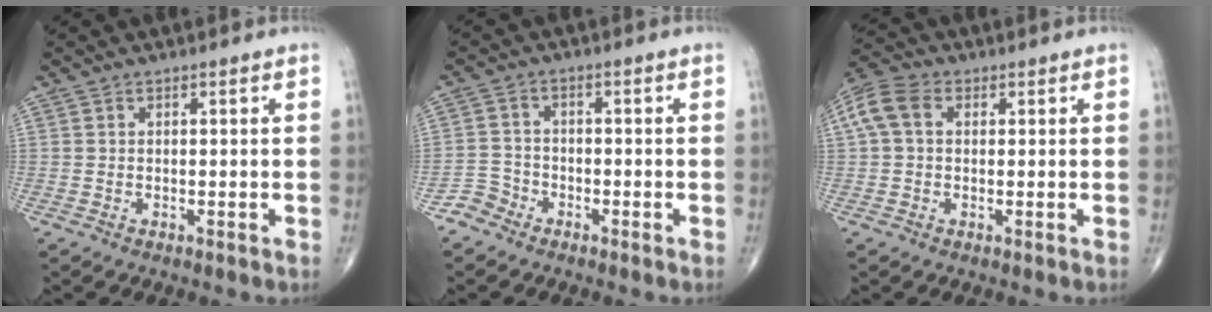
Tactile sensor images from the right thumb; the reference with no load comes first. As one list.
[{"total": 3.4, "force": [-2.6, 2.2, 0.0], "torque": [0.011, 0.012, -0.059]}, {"total": 7.2, "force": [1.4, 5.1, 4.9], "torque": [-0.112, 0.027, 0.022]}]